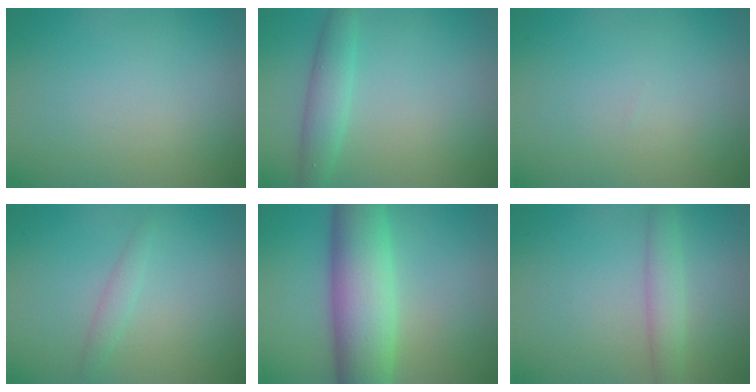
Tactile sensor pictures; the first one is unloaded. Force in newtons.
{"total": 2.6, "press": 2.6, "slide": 0.1}
{"total": 0.0}
{"total": 1.1, "press": 1.1, "slide": 0.0}
{"total": 9.4, "press": 9.4, "slide": 0.3}
{"total": 2.5, "press": 2.5, "slide": 0.1}